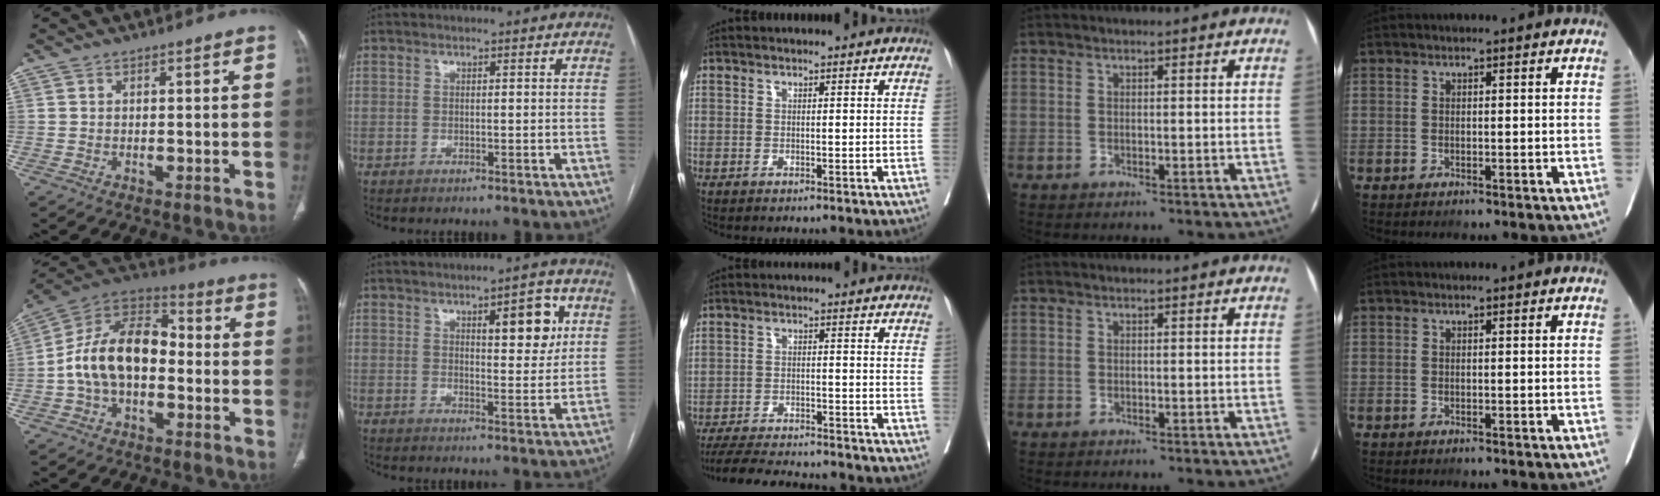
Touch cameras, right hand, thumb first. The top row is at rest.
{"thumb": {"total": 16.1, "force": [-2.1, 10.3, 12.2], "torque": [-0.202, 0.048, -0.045]}, "index": {"total": 7.5, "force": [3.0, 2.3, 6.5], "torque": [-0.085, 0.001, 0.040]}, "middle": {"total": 15.0, "force": [-13.8, 2.1, 5.6], "torque": [-0.098, -0.016, -0.195]}}